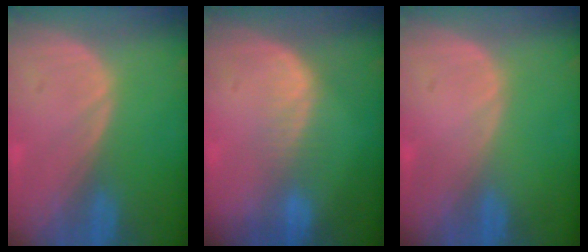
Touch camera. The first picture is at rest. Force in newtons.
{"total": 3.1, "press": 2.6, "slide": 1.7}
{"total": 0.0}